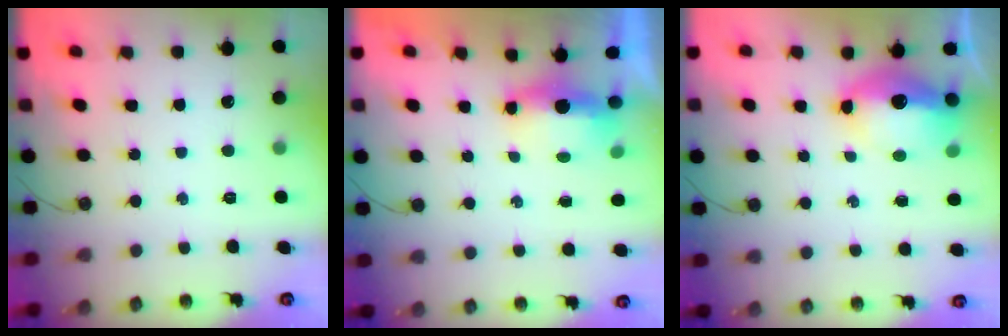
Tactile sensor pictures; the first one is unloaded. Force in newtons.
{"total": 14.7, "press": 7.2, "slide": 12.8}
{"total": 13.4, "press": 13.3, "slide": 1.4}